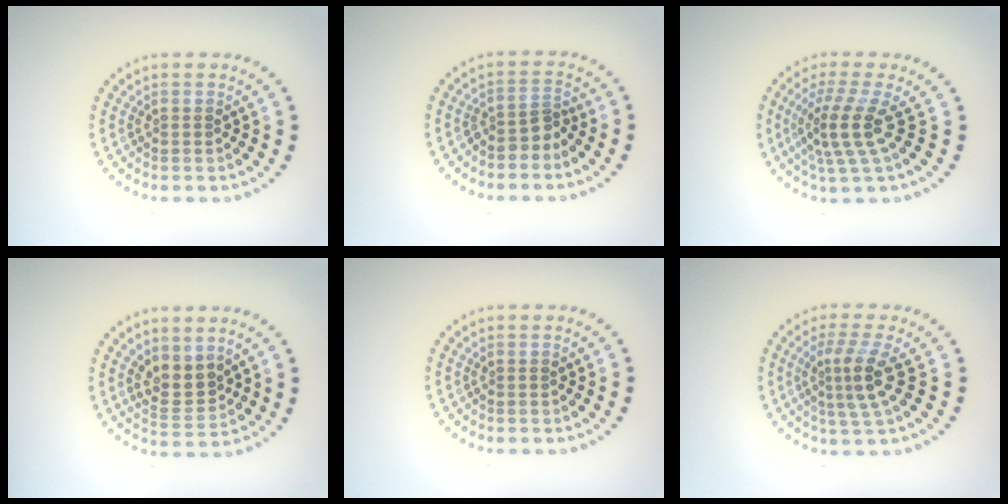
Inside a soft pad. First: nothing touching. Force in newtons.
{"total": 2.1, "press": 1.5, "slide": 1.4}
{"total": 3.9, "press": 2.7, "slide": 2.8}
{"total": 2.9, "press": 2.6, "slide": 1.3}
{"total": 0.0}
{"total": 3.4, "press": 2.7, "slide": 2.1}